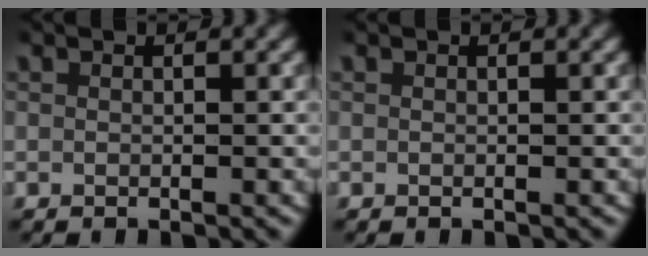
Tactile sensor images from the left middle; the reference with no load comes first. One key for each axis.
{"total": 0.0}